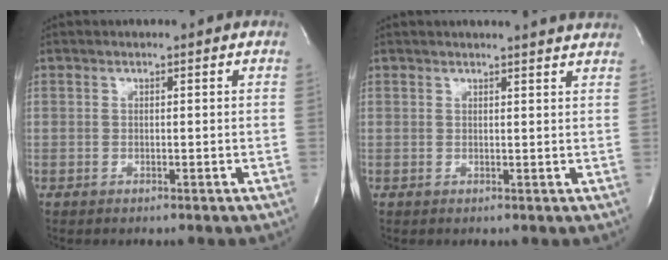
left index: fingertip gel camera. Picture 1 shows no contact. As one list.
[{"total": 7.4, "force": [7.1, -0.3, 2.0], "torque": [-0.026, -0.001, 0.065]}]